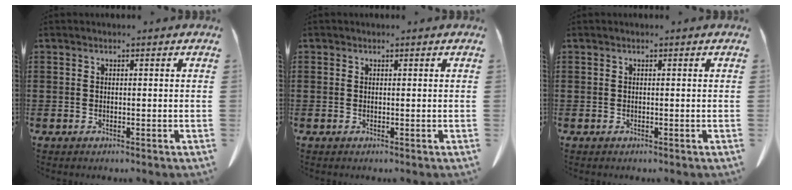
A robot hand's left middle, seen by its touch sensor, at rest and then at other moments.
{"total": 0.0}
{"total": 0.0}